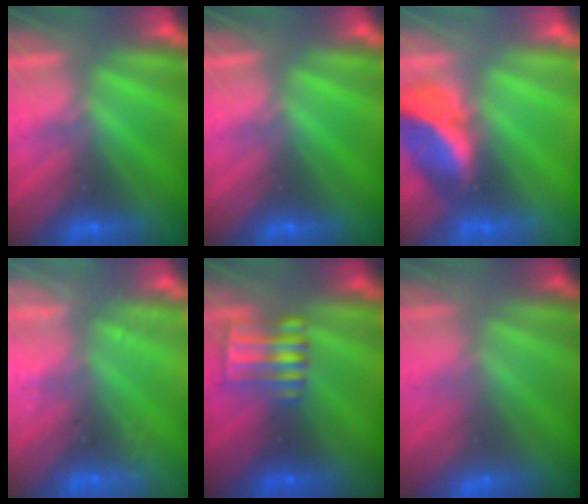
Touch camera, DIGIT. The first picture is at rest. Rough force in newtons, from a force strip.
{"total": 0.0}
{"total": 2.6}
{"total": 2.6}
{"total": 8.5}
{"total": 3.2}